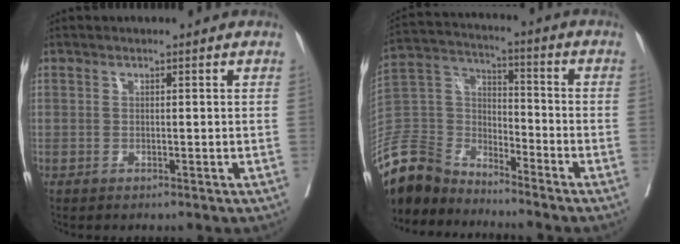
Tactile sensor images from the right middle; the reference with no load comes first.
{"total": 13.2, "force": [-12.1, 4.0, 3.1], "torque": [-0.070, 0.016, -0.240]}